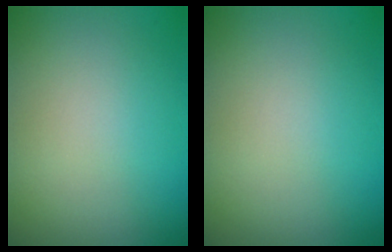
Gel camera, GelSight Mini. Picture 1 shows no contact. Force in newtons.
{"total": 0.0}